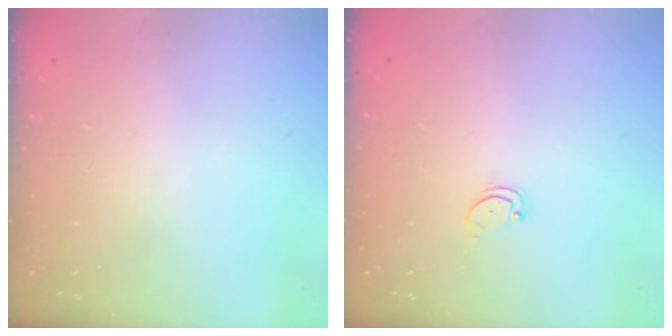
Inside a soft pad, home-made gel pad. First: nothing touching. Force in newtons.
{"total": 1.6, "press": 1.6, "slide": 0.4}